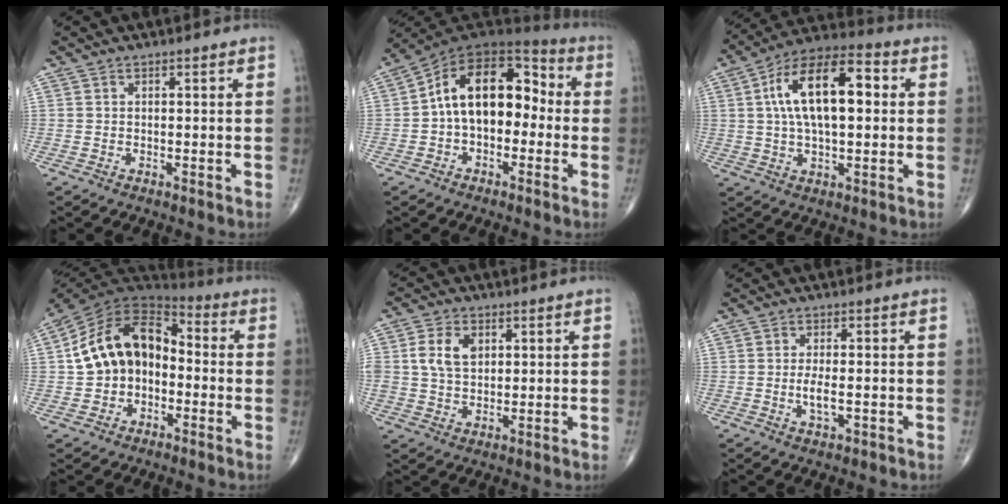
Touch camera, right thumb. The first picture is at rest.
{"total": 16.1, "force": [-0.7, 10.2, 12.5], "torque": [-0.171, 0.055, -0.026]}
{"total": 17.3, "force": [2.8, 8.2, 15.0], "torque": [-0.252, 0.028, 0.041]}
{"total": 15.7, "force": [-1.1, 11.2, 11.0], "torque": [-0.171, 0.048, -0.032]}
{"total": 6.7, "force": [1.6, 4.6, 4.6], "torque": [-0.079, -0.001, 0.031]}
{"total": 3.3, "force": [-0.8, 1.3, 2.9], "torque": [-0.057, -0.002, -0.015]}